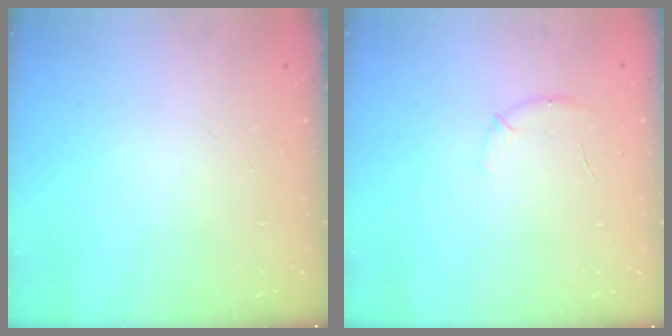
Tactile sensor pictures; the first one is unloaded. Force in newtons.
{"total": 6.8, "press": 6.6, "slide": 1.8}